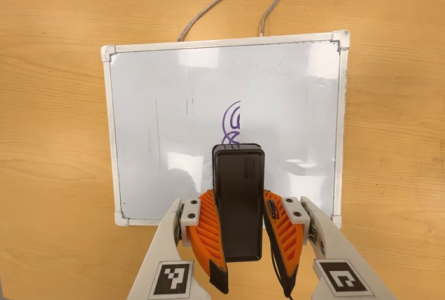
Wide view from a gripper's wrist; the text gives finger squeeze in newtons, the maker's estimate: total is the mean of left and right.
{"total": 6.4, "left": 5.3, "right": 7.5}